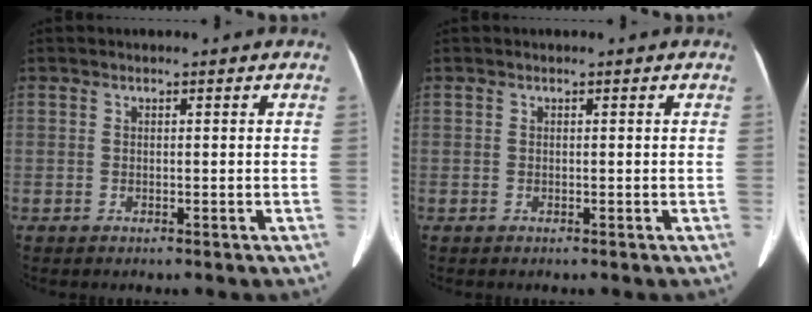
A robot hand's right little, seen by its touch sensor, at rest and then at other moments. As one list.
[{"total": 0.0}]